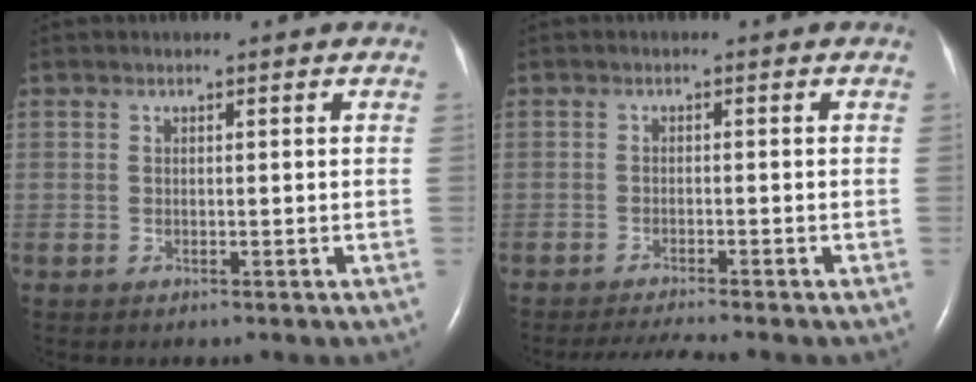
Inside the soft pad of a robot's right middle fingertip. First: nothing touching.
{"total": 4.1, "force": [-3.7, -1.0, 1.5], "torque": [-0.031, -0.016, -0.062]}